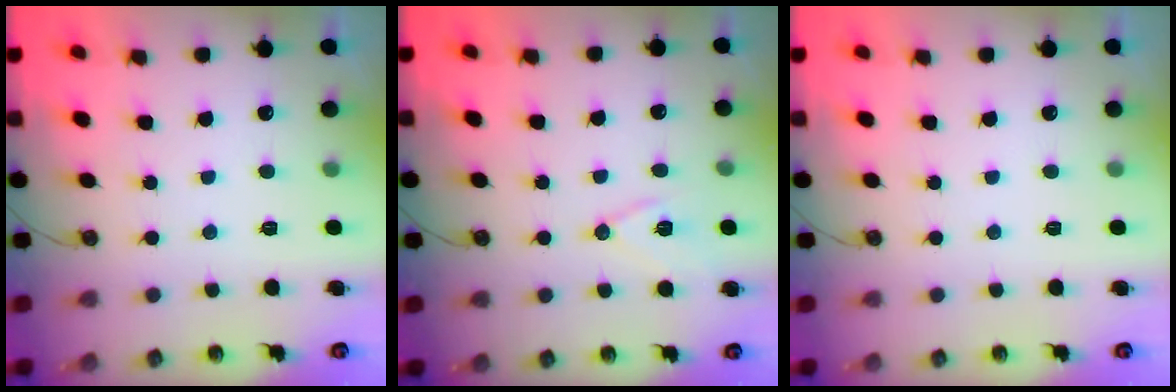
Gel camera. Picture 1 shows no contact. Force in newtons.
{"total": 10.0, "press": 9.3, "slide": 3.6}
{"total": 0.0}